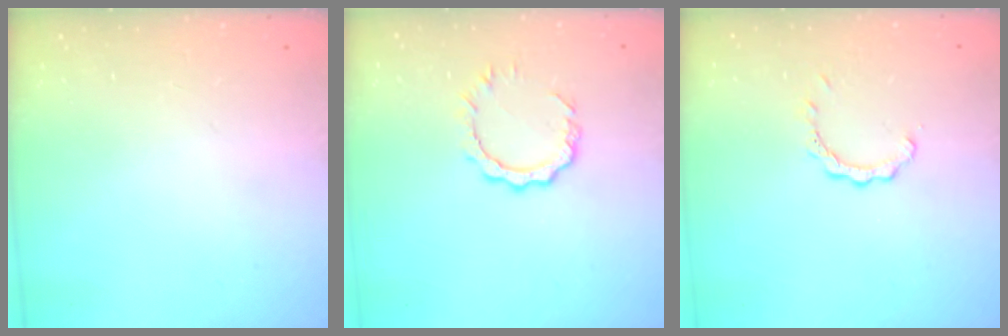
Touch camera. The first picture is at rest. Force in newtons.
{"total": 6.5, "press": 6.5, "slide": 0.7}
{"total": 2.1, "press": 2.1, "slide": 0.1}